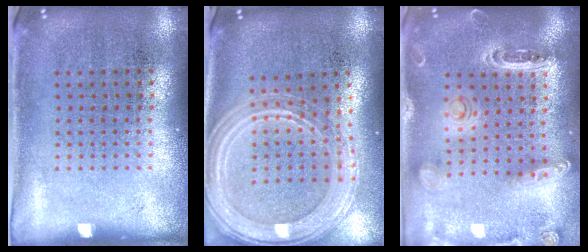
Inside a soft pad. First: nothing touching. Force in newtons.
{"total": 2.3, "press": 2.1, "slide": 1.0}
{"total": 1.3, "press": 1.3, "slide": 0.1}